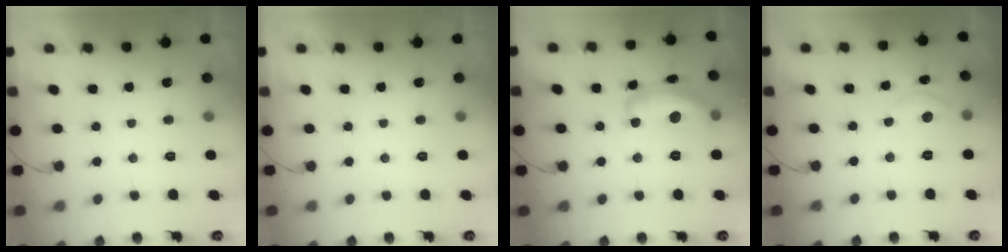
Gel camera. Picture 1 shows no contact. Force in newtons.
{"total": 0.0}
{"total": 14.1, "press": 14.0, "slide": 0.9}
{"total": 5.3, "press": 5.2, "slide": 0.6}